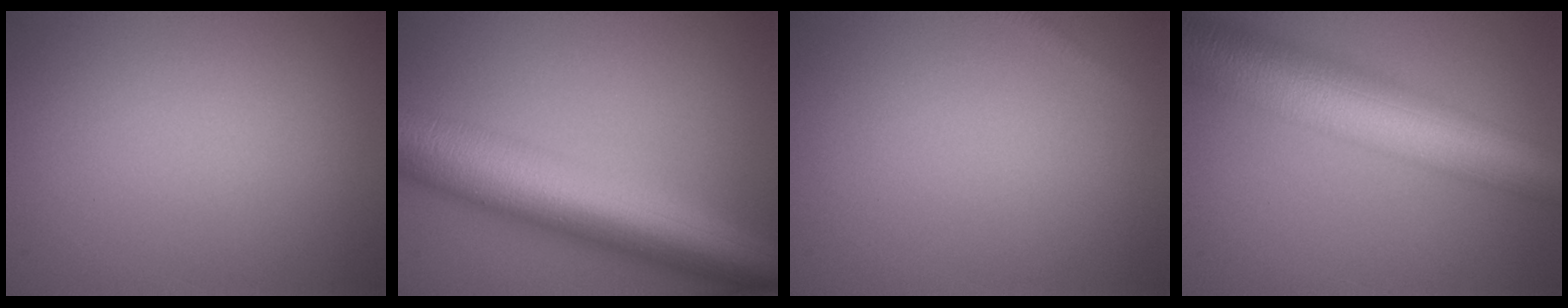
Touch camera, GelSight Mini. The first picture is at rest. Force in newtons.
{"total": 11.7, "press": 11.7, "slide": 0.2}
{"total": 0.7, "press": 0.7, "slide": 0.0}
{"total": 11.5, "press": 11.5, "slide": 0.3}